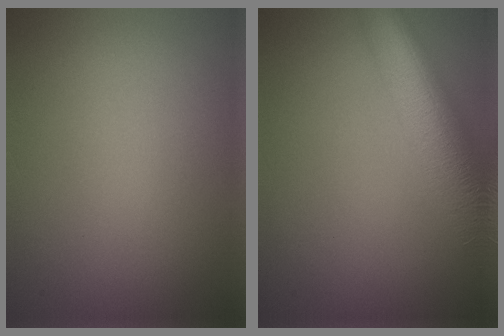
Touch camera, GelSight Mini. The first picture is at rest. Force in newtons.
{"total": 10.2, "press": 10.1, "slide": 0.6}